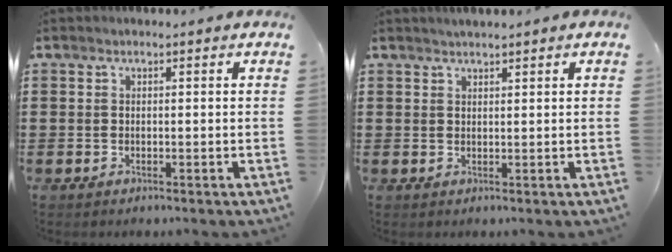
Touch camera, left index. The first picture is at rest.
{"total": 1.0, "force": [1.0, 0.0, 0.2], "torque": [-0.005, 0.001, 0.018]}